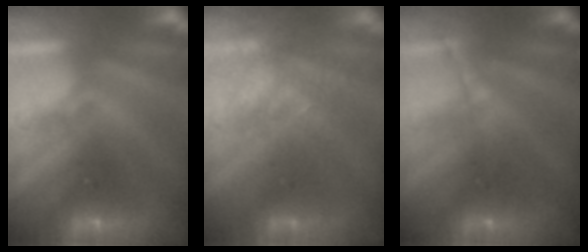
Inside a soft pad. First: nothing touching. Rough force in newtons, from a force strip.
{"total": 2.6}
{"total": 1.6}